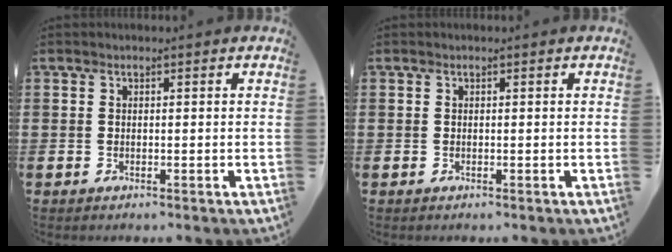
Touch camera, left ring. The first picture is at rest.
{"total": 0.0}